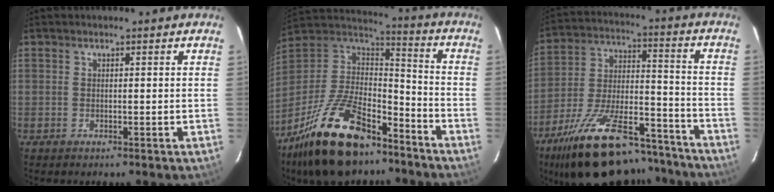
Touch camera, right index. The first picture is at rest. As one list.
[{"total": 25.0, "force": [-17.0, 10.8, 14.8], "torque": [-0.305, -0.005, -0.283]}, {"total": 27.3, "force": [-21.0, 9.9, 14.4], "torque": [-0.263, -0.003, -0.309]}]